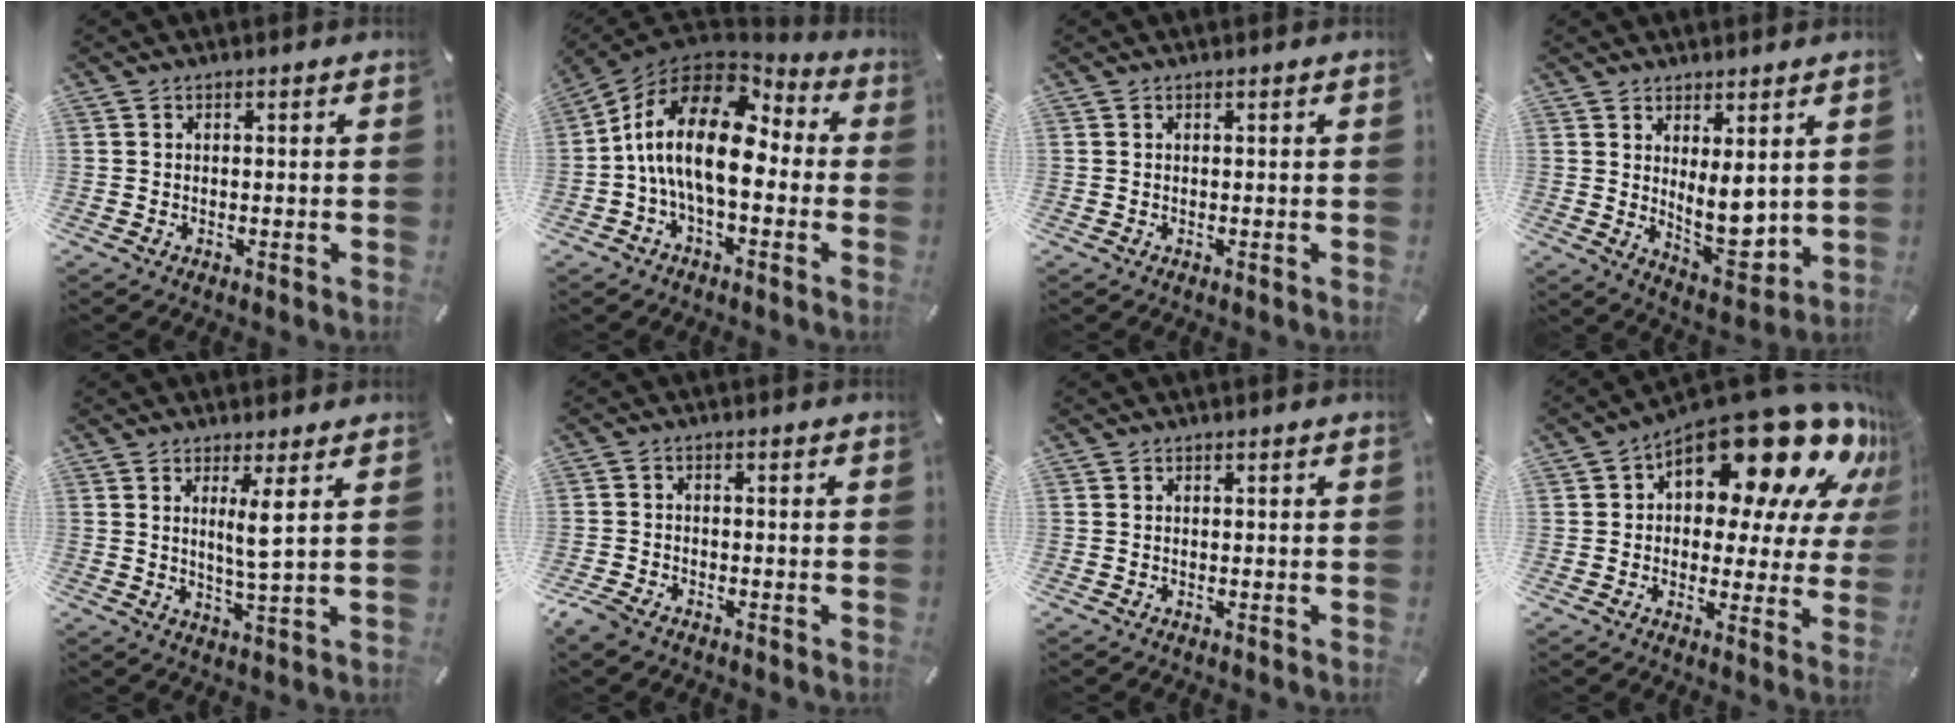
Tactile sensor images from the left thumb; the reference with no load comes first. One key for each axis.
{"total": 17.3, "fx": -0.3, "fy": 9.1, "fz": 14.7, "tx": -0.301, "ty": 0.007, "tz": -0.007}
{"total": 0.0}
{"total": 9.4, "fx": 2.6, "fy": 4.7, "fz": 7.7, "tx": -0.111, "ty": -0.034, "tz": 0.051}
{"total": 5.5, "fx": 1.8, "fy": 0.2, "fz": 5.2, "tx": -0.098, "ty": -0.009, "tz": 0.026}
{"total": 3.5, "fx": -2.8, "fy": 1.6, "fz": 1.4, "tx": -0.041, "ty": 0.008, "tz": -0.058}
{"total": 0.0}
{"total": 22.5, "fx": 13.4, "fy": 10.5, "fz": 14.8, "tx": -0.211, "ty": -0.101, "tz": 0.226}